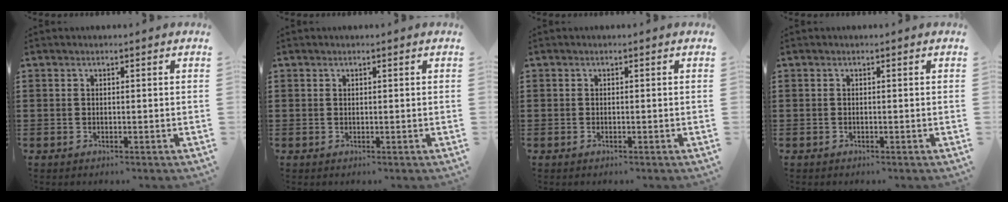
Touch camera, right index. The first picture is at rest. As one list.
[{"total": 0.0}, {"total": 0.0}, {"total": 0.0}]